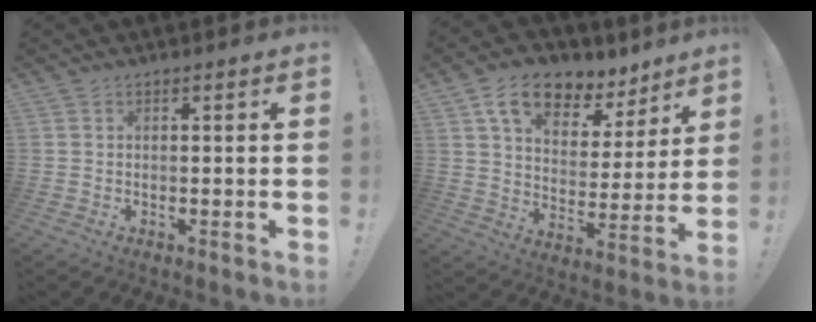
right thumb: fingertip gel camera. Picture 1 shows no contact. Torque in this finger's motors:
{"motor_torque": [0.26, 1.76, 1.04, 0.76, 0.06]}